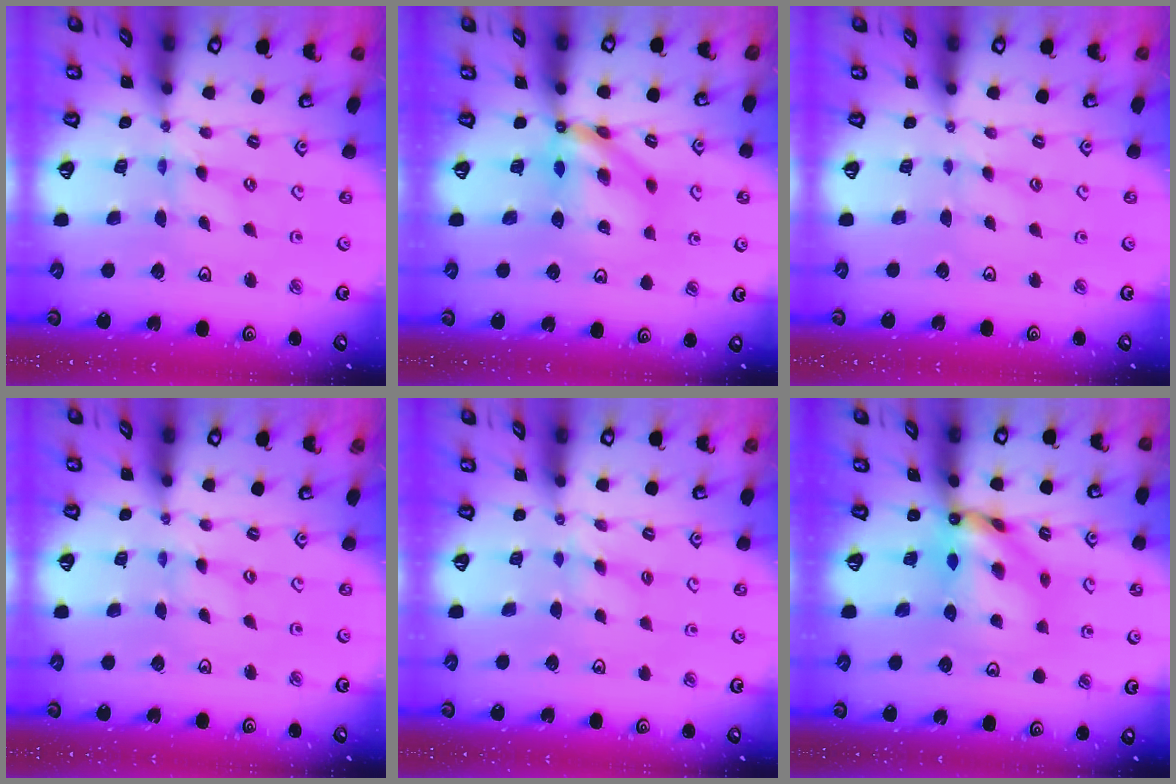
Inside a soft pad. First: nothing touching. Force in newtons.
{"total": 7.6, "press": 7.6, "slide": 0.7}
{"total": 1.5, "press": 1.4, "slide": 0.3}
{"total": 0.0}
{"total": 2.4, "press": 2.4, "slide": 0.4}
{"total": 8.3, "press": 8.3, "slide": 0.8}